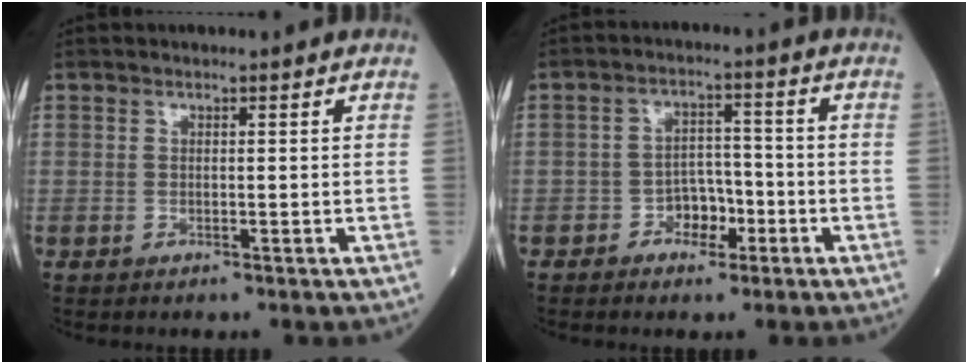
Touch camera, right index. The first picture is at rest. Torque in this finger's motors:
{"motor_torque": [0.05, -0.04, 0.04, 0.00]}